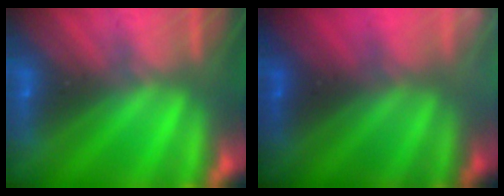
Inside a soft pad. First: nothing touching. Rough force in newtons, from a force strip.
{"total": 2.5}